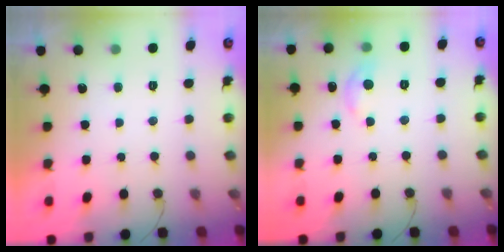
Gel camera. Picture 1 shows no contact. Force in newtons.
{"total": 7.4, "press": 7.3, "slide": 0.9}